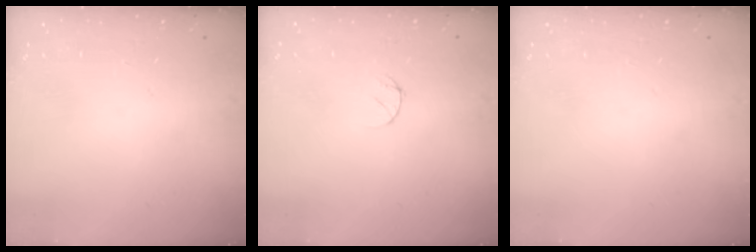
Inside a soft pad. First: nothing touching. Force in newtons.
{"total": 3.9, "press": 3.9, "slide": 0.4}
{"total": 0.0}